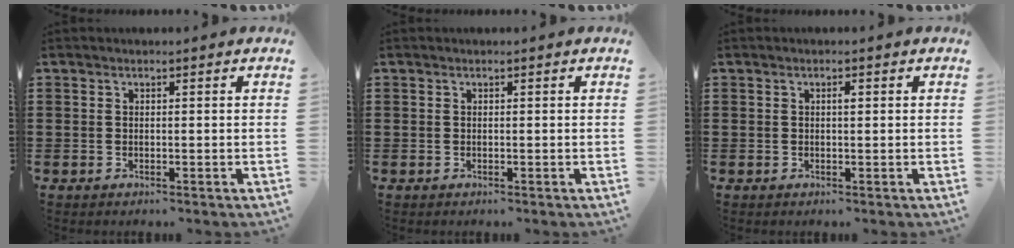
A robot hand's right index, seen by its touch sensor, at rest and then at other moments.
{"total": 0.0}
{"total": 0.9, "force": [0.2, 0.3, 0.8], "torque": [-0.017, 0.000, 0.003]}